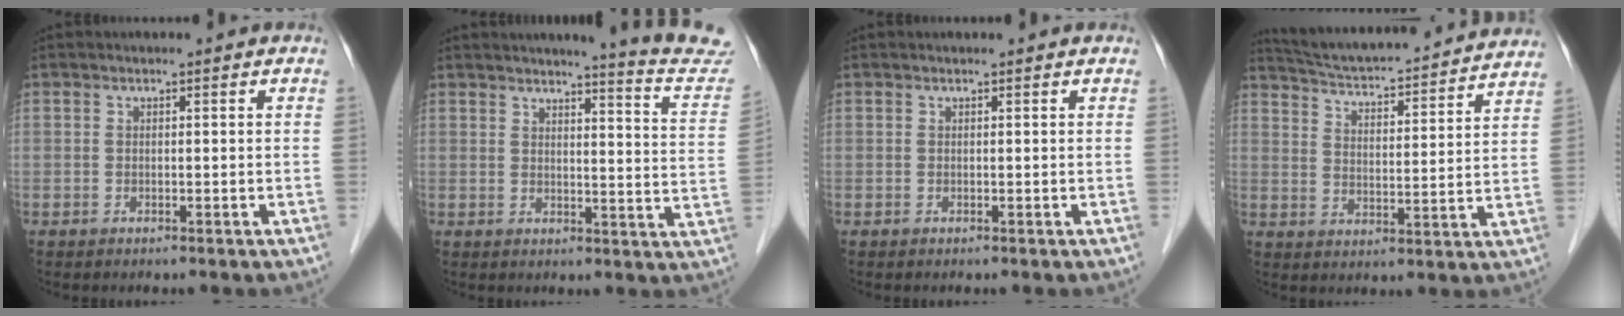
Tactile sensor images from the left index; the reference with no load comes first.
{"total": 12.7, "force": [12.2, -0.7, 3.5], "torque": [-0.033, -0.079, 0.119]}
{"total": 0.7, "force": [0.7, 0.1, 0.1], "torque": [-0.004, 0.010, 0.009]}
{"total": 23.2, "force": [21.7, 2.3, 8.0], "torque": [-0.131, -0.005, 0.293]}